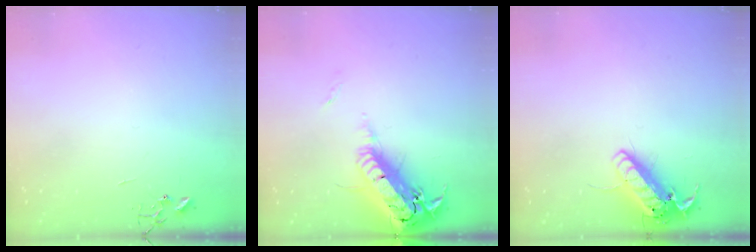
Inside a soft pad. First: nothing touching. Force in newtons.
{"total": 22.8, "press": 22.3, "slide": 4.6}
{"total": 14.9, "press": 14.7, "slide": 2.8}